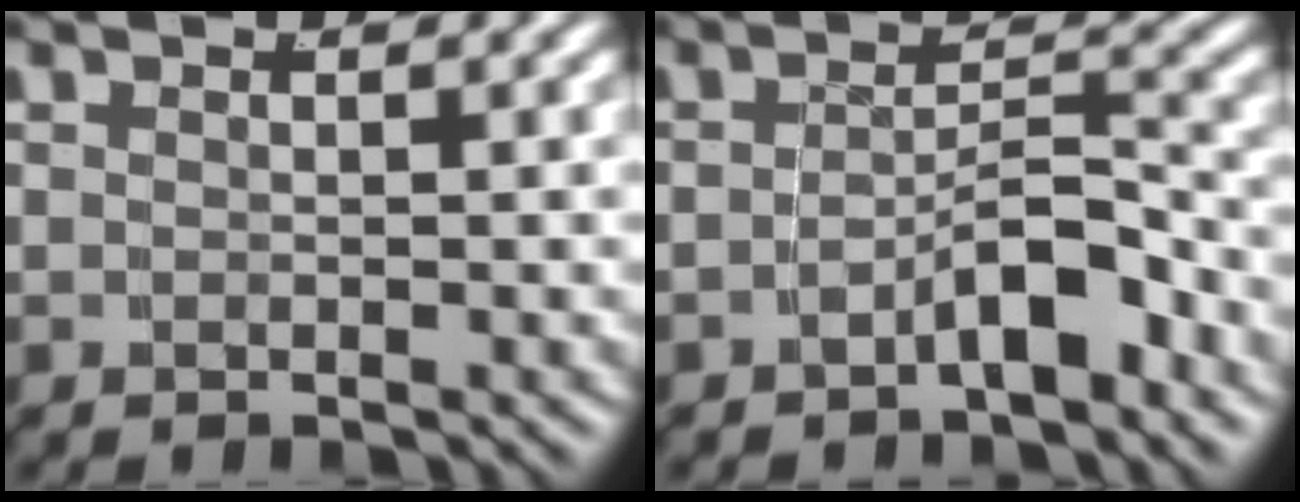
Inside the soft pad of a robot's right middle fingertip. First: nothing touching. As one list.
[{"total": 3.3, "force": [-2.5, 0.6, 2.1], "torque": [-0.025, -0.004, -0.039]}]